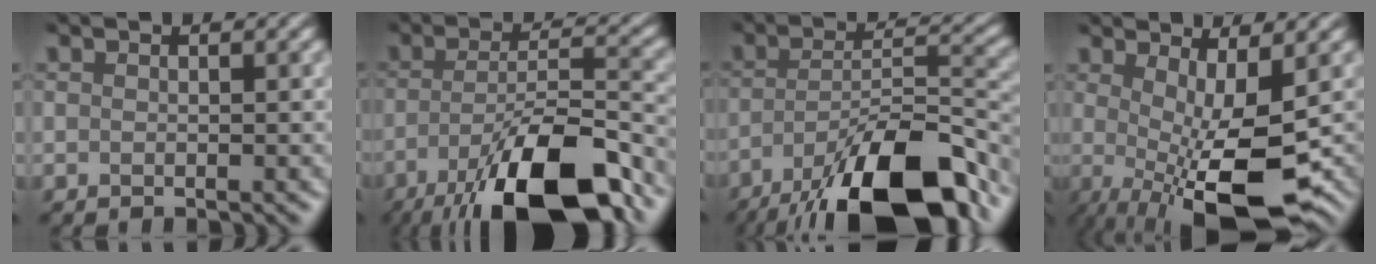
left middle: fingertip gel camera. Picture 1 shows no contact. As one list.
[{"total": 12.6, "force": [-8.2, 4.0, 8.7], "torque": [-0.169, -0.009, -0.137]}, {"total": 13.6, "force": [-9.4, 4.5, 8.7], "torque": [-0.167, -0.003, -0.157]}, {"total": 9.4, "force": [-1.7, 2.5, 8.9], "torque": [-0.147, -0.024, -0.023]}]